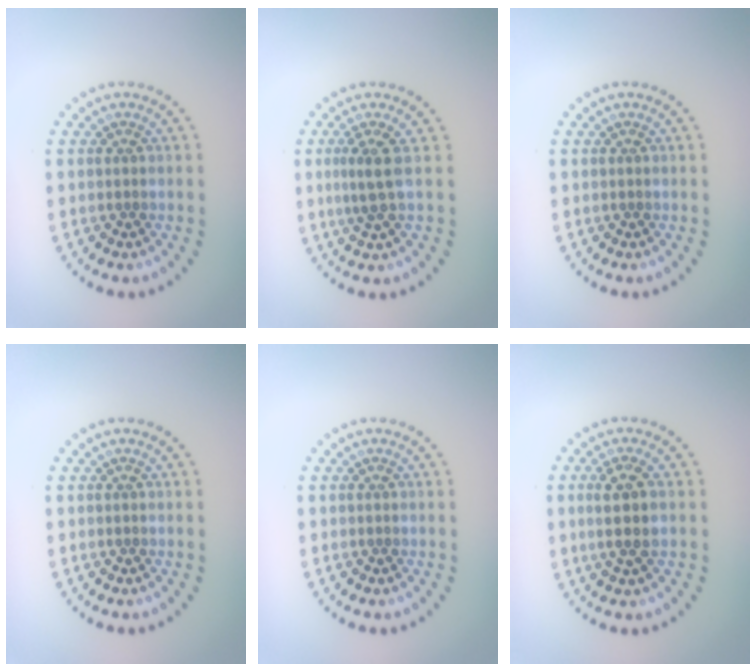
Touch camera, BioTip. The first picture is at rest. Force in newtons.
{"total": 2.3, "press": 1.5, "slide": 1.7}
{"total": 0.0}
{"total": 0.0}
{"total": 0.0}
{"total": 3.0, "press": 2.7, "slide": 1.2}